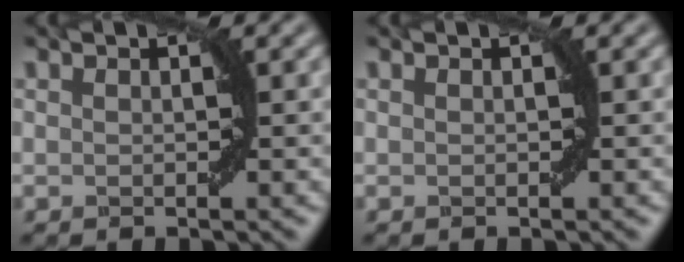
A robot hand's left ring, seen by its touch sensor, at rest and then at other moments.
{"total": 0.0}